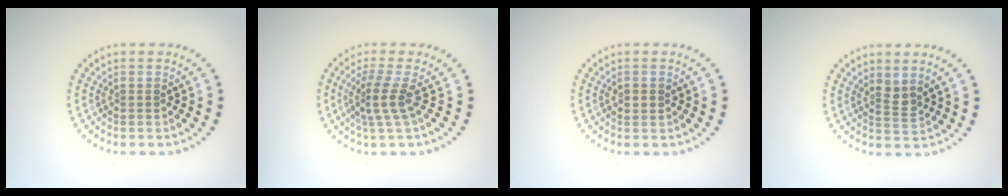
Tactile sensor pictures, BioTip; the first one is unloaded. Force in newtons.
{"total": 2.8, "press": 1.9, "slide": 2.0}
{"total": 1.4, "press": 1.4, "slide": 0.2}
{"total": 1.4, "press": 1.0, "slide": 1.0}